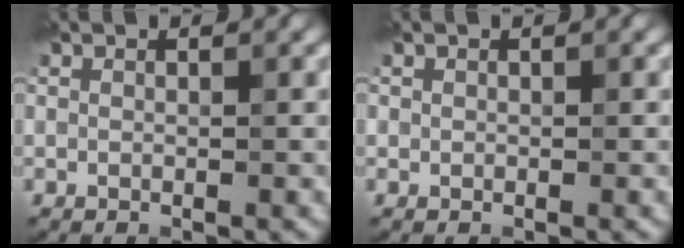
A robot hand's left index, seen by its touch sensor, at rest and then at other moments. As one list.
[{"total": 0.0}]